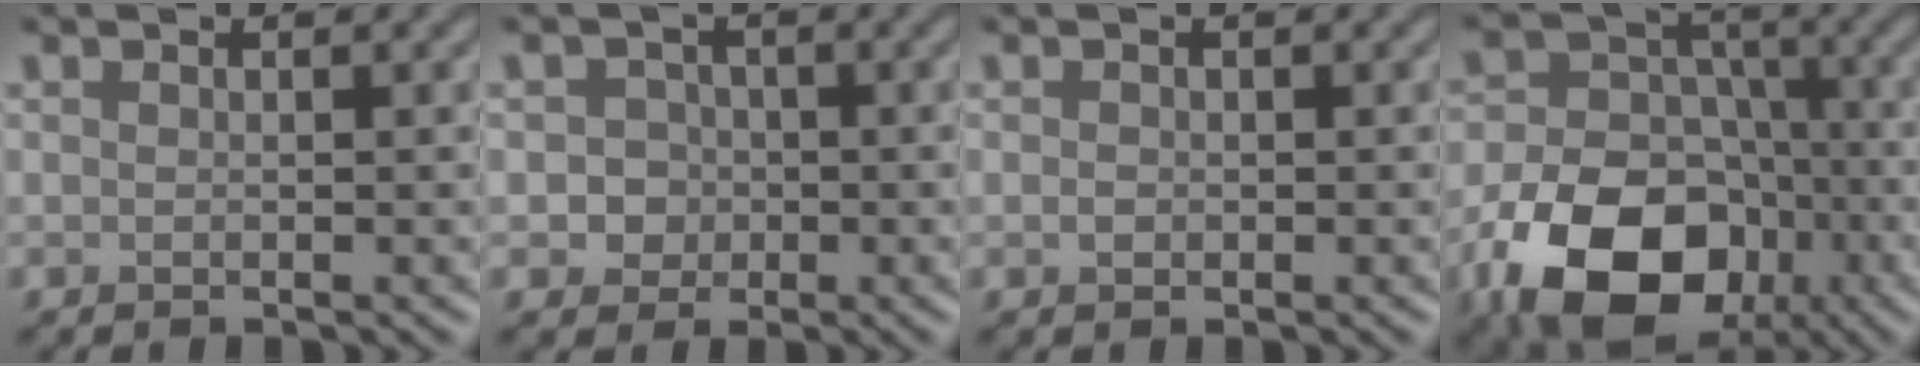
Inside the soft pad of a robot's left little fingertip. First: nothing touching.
{"total": 2.5, "force": [-0.2, 2.4, 0.7], "torque": [0.010, 0.003, -0.012]}
{"total": 0.6, "force": [0.0, 0.5, 0.3], "torque": [-0.006, -0.003, -0.002]}
{"total": 12.9, "force": [-6.0, 9.0, 7.1], "torque": [-0.141, -0.018, -0.108]}